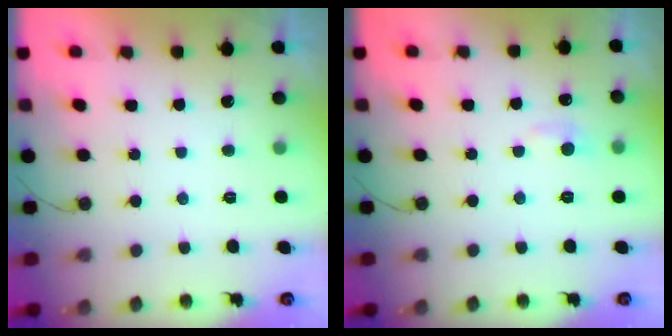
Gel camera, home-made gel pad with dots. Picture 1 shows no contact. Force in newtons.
{"total": 4.8, "press": 4.8, "slide": 0.6}